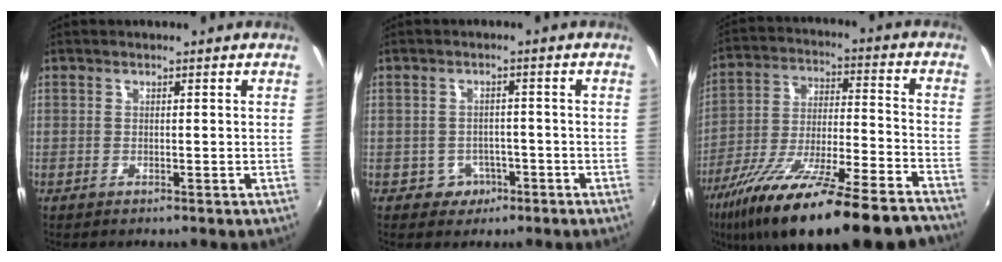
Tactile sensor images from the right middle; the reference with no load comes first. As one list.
[{"total": 3.8, "force": [-1.9, 3.3, 0.6], "torque": [-0.021, 0.009, -0.021]}, {"total": 27.2, "force": [-21.7, 3.7, 16.0], "torque": [-0.280, -0.068, -0.333]}]